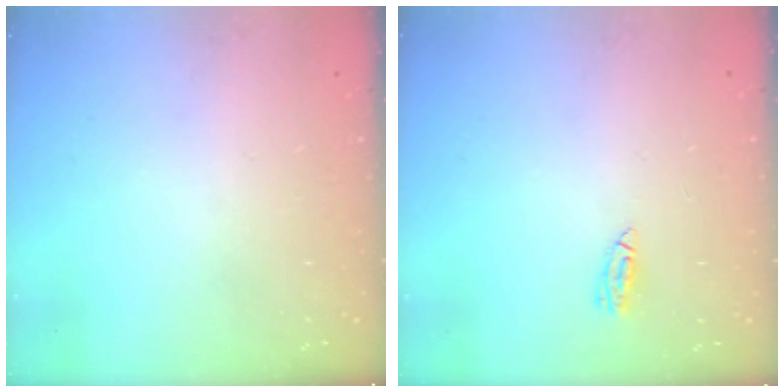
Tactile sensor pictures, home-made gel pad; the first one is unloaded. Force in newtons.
{"total": 4.8, "press": 4.8, "slide": 0.1}